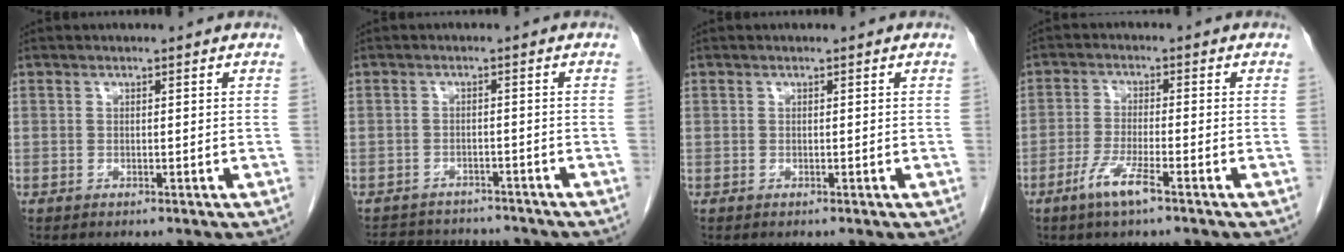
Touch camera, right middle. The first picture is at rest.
{"total": 8.6, "force": [-8.0, 2.5, 1.7], "torque": [-0.025, 0.012, -0.105]}
{"total": 0.0}
{"total": 4.9, "force": [-3.0, 0.1, 3.9], "torque": [-0.083, -0.008, -0.059]}